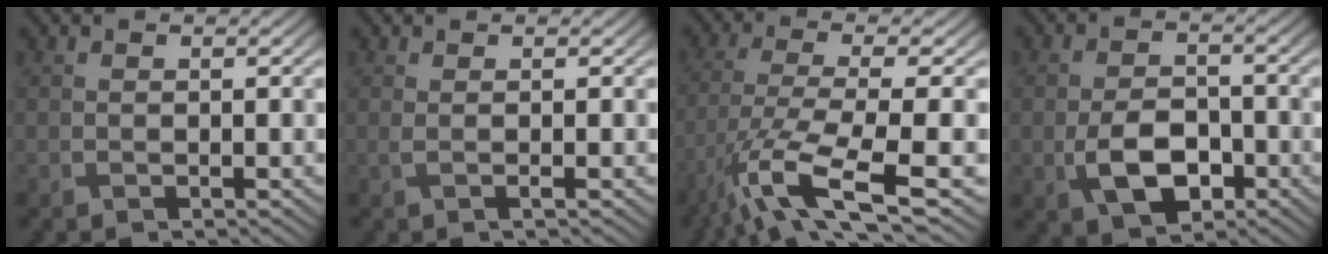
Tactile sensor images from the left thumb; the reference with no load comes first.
{"total": 1.1, "force": [0.1, 0.2, 1.1], "torque": [-0.022, 0.003, -0.002]}
{"total": 10.9, "force": [-5.9, 2.4, 8.8], "torque": [-0.170, -0.011, -0.111]}
{"total": 6.1, "force": [-2.0, 3.8, 4.4], "torque": [-0.088, -0.006, -0.037]}